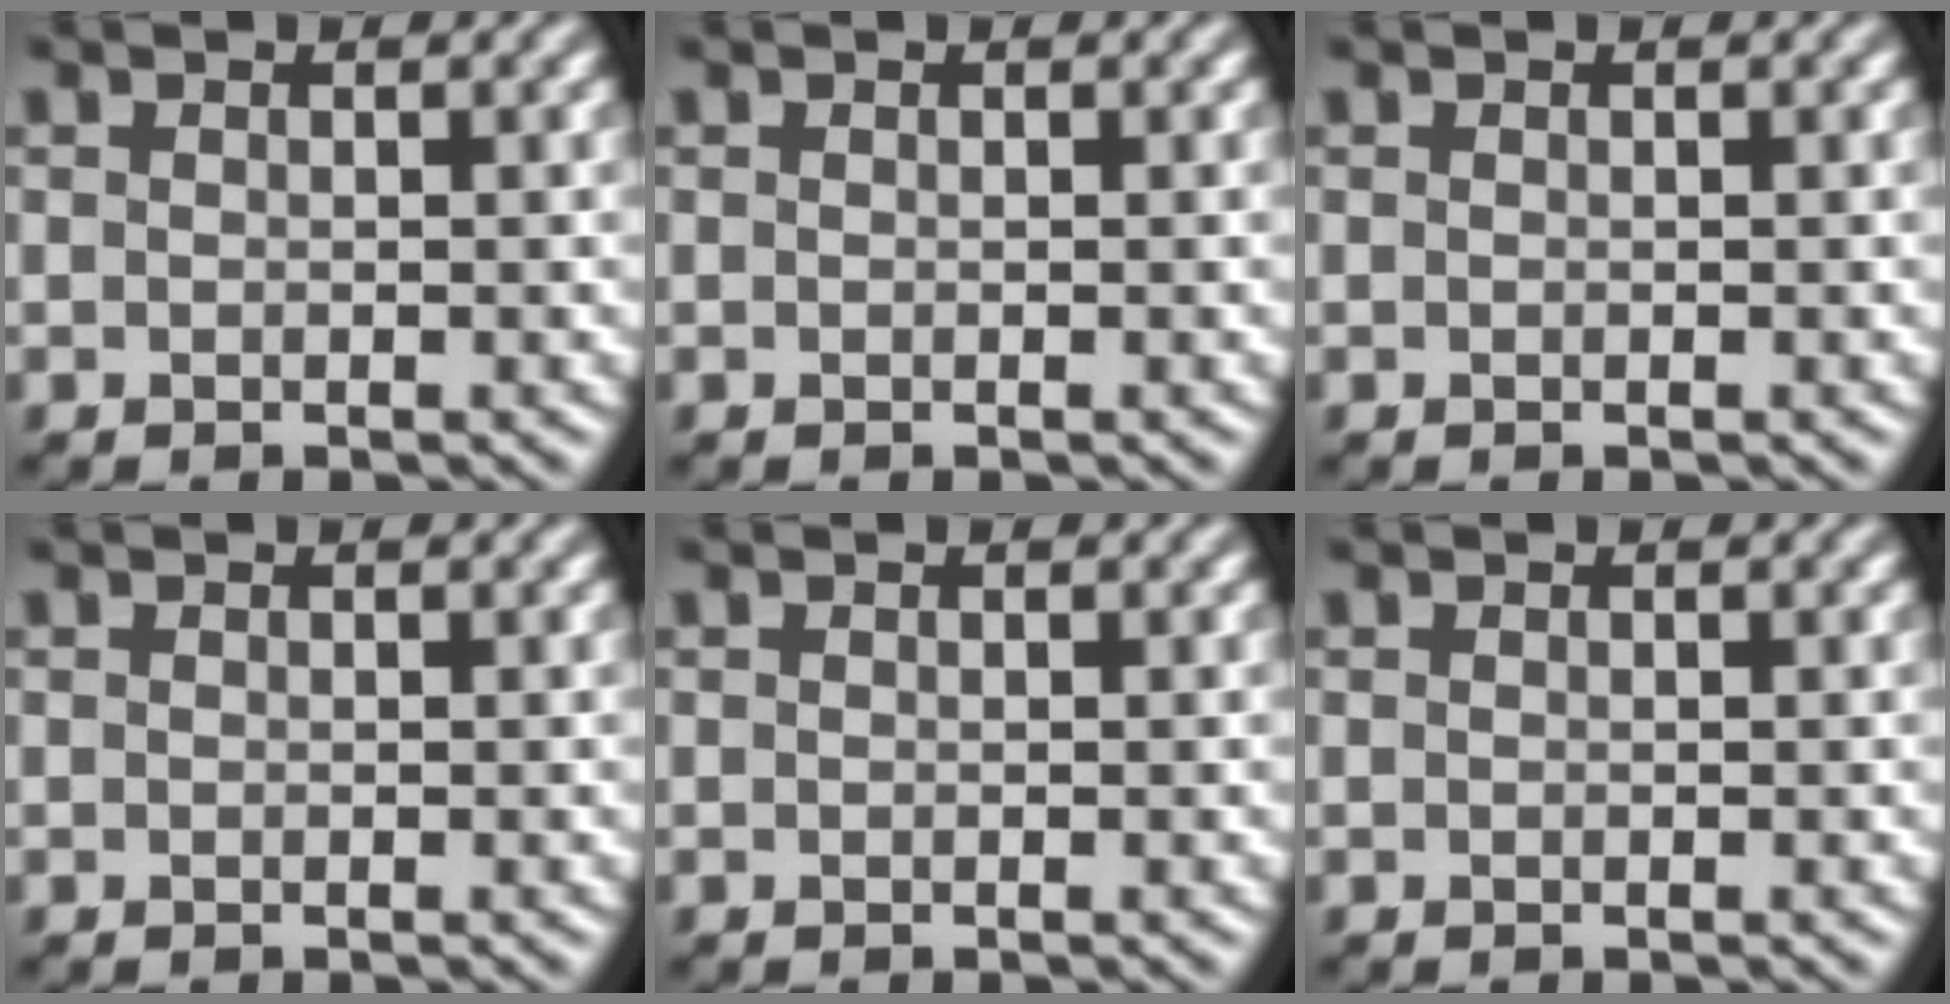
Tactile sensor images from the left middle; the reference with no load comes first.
{"total": 0.0}
{"total": 0.0}
{"total": 0.0}
{"total": 0.0}
{"total": 0.0}